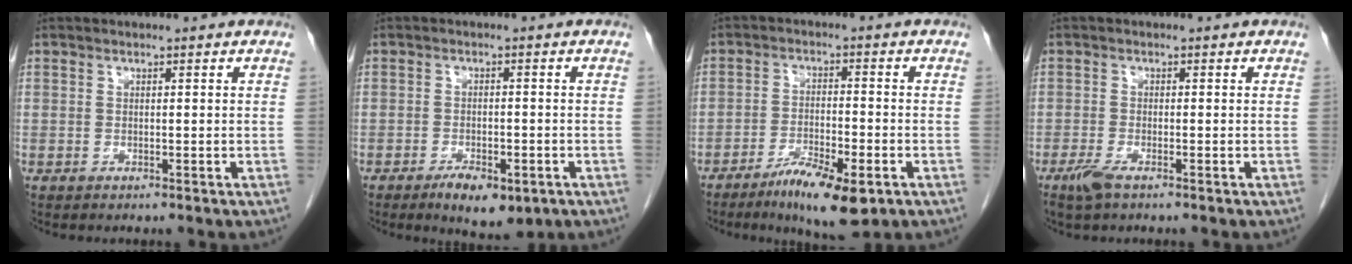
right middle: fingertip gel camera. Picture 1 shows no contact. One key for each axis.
{"total": 6.5, "fx": -3.9, "fy": 2.6, "fz": 4.6, "tx": -0.065, "ty": -0.006, "tz": -0.051}
{"total": 9.3, "fx": -5.5, "fy": 2.0, "fz": 7.3, "tx": -0.124, "ty": -0.014, "tz": -0.085}
{"total": 2.6, "fx": -1.7, "fy": 0.5, "fz": 1.9, "tx": -0.045, "ty": -0.006, "tz": -0.034}